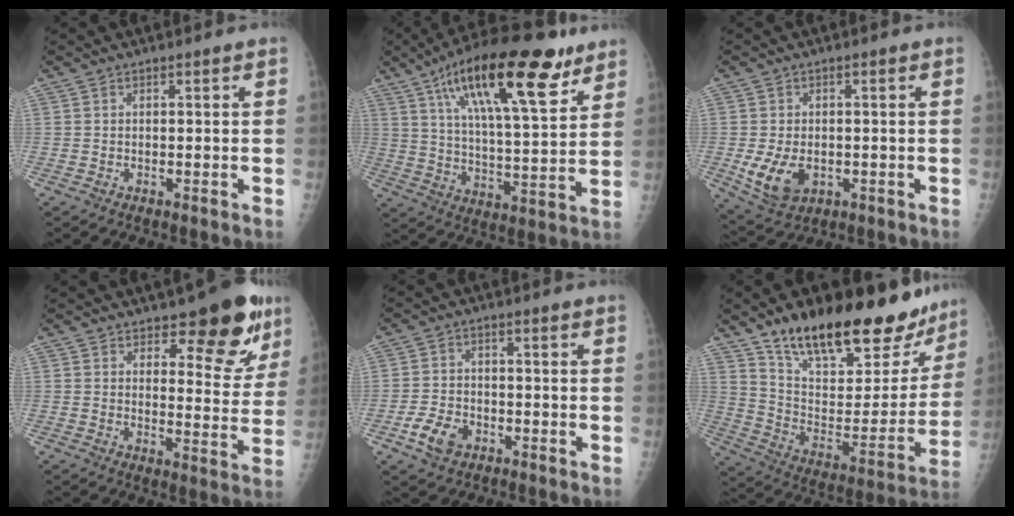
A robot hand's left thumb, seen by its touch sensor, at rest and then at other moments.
{"total": 24.0, "force": [13.3, 7.4, 18.6], "torque": [-0.288, -0.029, 0.219]}
{"total": 7.8, "force": [-1.6, 5.3, 5.5], "torque": [-0.095, -0.006, -0.015]}
{"total": 12.2, "force": [7.9, 5.1, 7.8], "torque": [-0.047, -0.047, 0.107]}
{"total": 6.0, "force": [-2.9, 4.1, 3.2], "torque": [-0.054, 0.014, -0.051]}
{"total": 29.3, "force": [21.5, 11.5, 16.3], "torque": [-0.211, -0.079, 0.336]}